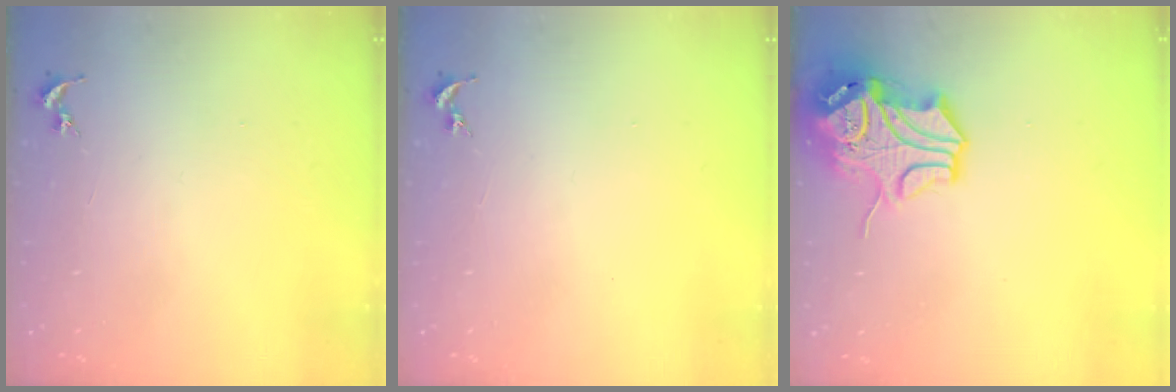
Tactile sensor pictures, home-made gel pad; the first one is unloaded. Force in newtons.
{"total": 0.0}
{"total": 14.0, "press": 13.8, "slide": 2.1}